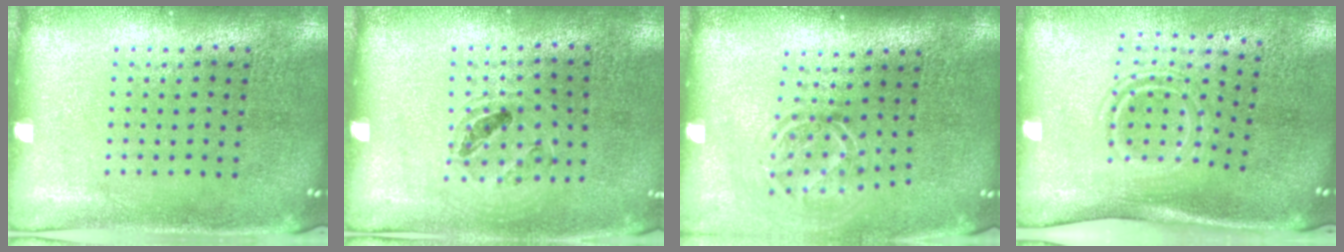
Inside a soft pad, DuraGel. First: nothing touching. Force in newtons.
{"total": 0.9, "press": 0.9, "slide": 0.1}
{"total": 1.6, "press": 1.1, "slide": 1.2}
{"total": 1.6, "press": 1.0, "slide": 1.3}